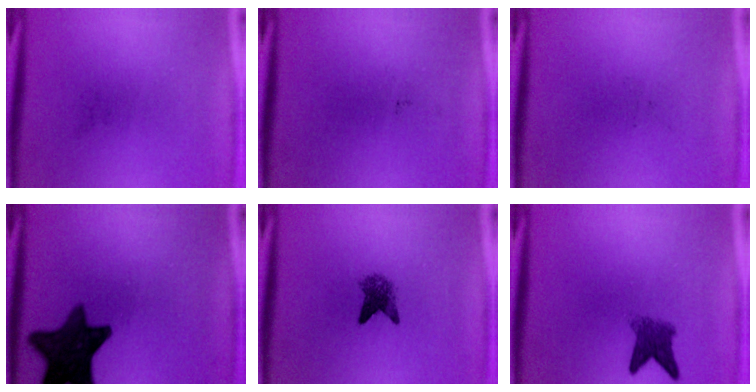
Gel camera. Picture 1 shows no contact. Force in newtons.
{"total": 0.0}
{"total": 0.0}
{"total": 12.9}
{"total": 3.2}
{"total": 3.5}